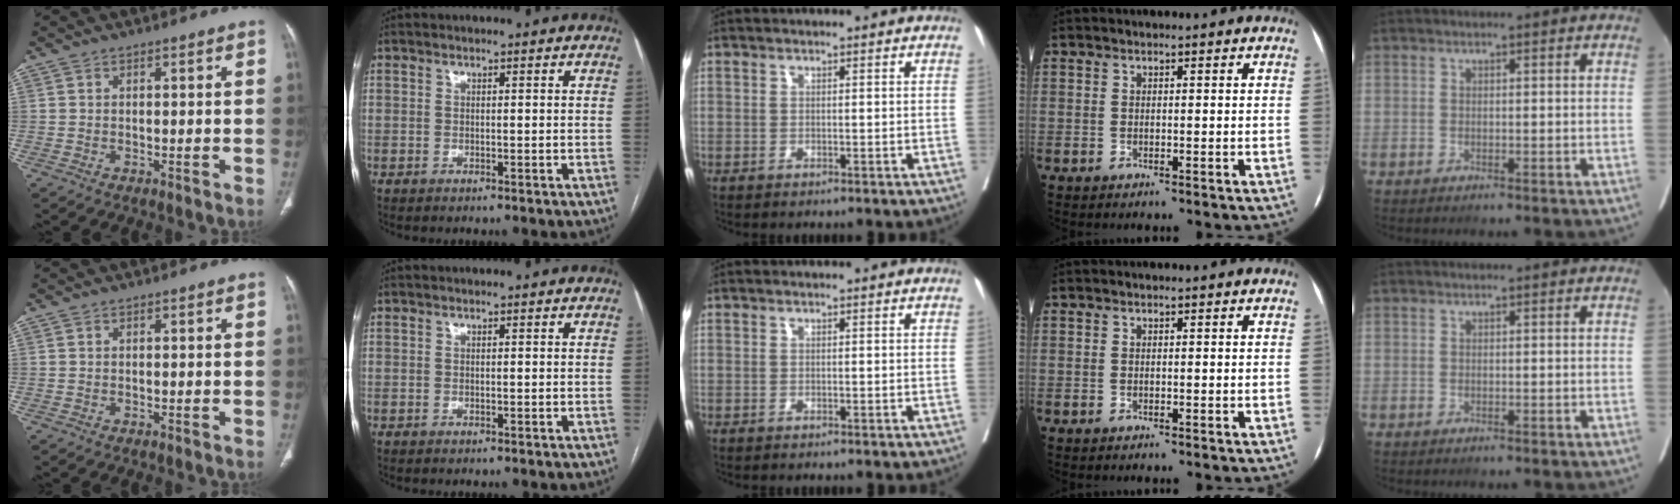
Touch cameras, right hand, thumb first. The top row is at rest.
{}